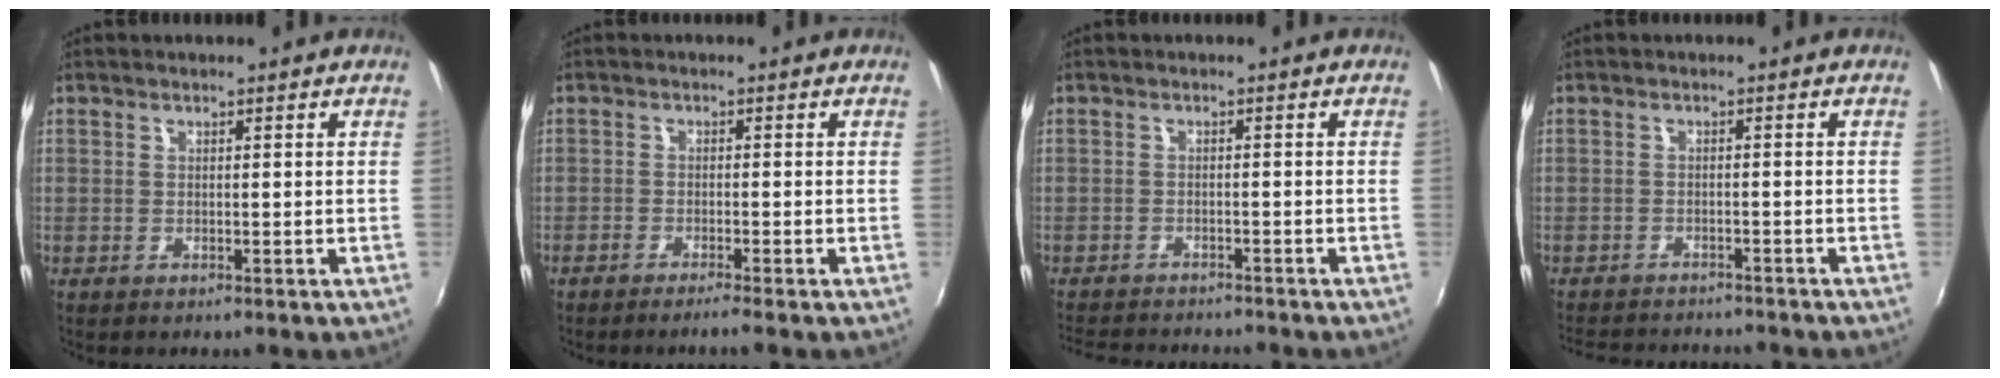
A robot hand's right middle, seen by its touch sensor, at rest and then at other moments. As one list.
[{"total": 2.6, "force": [-2.2, -0.2, 1.2], "torque": [-0.038, -0.007, -0.044]}, {"total": 8.8, "force": [-8.2, 1.7, 2.8], "torque": [-0.076, -0.011, -0.128]}, {"total": 9.8, "force": [-9.0, 2.2, 3.2], "torque": [-0.081, -0.010, -0.134]}]